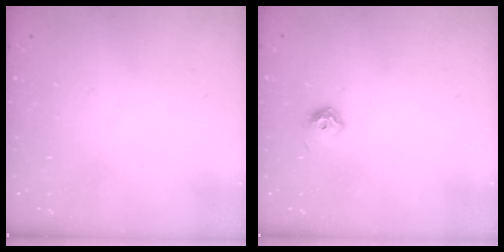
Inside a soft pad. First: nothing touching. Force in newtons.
{"total": 6.4, "press": 6.3, "slide": 1.1}